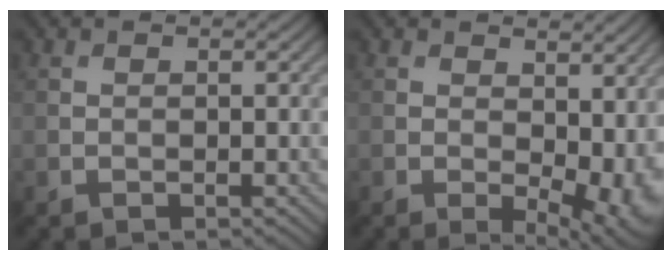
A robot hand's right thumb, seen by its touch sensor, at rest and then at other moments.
{"total": 9.2, "force": [0.2, 5.5, 7.4], "torque": [-0.096, -0.021, 0.027]}